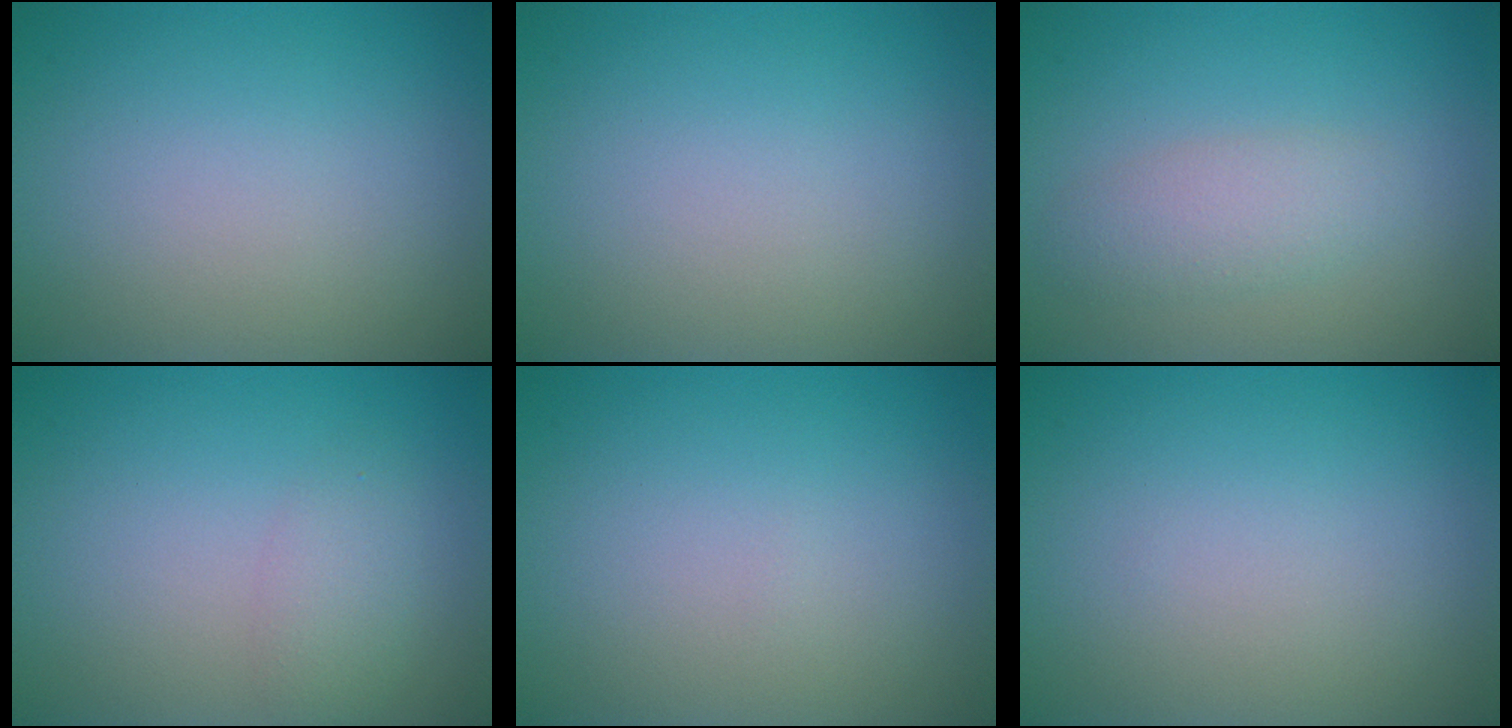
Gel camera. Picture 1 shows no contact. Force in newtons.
{"total": 0.0}
{"total": 2.5, "press": 2.5, "slide": 0.1}
{"total": 1.8, "press": 1.8, "slide": 0.1}
{"total": 0.0}
{"total": 0.0}